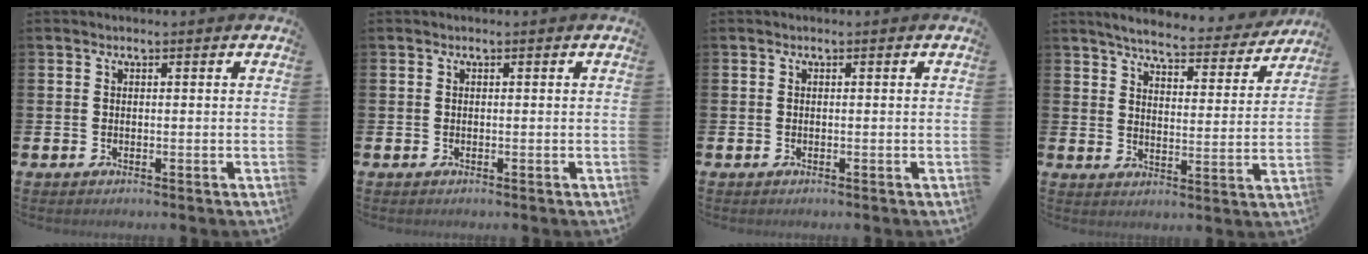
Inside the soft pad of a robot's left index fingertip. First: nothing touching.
{"total": 0.0}
{"total": 0.0}
{"total": 5.8, "force": [5.5, 0.7, 1.7], "torque": [-0.052, -0.035, 0.091]}